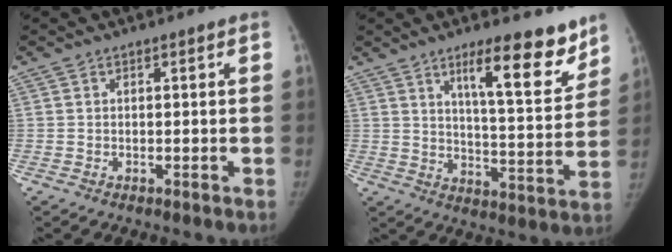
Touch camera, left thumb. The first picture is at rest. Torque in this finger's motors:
{"motor_torque": [0.57, -0.15, 1.22, -1.05, 0.30]}